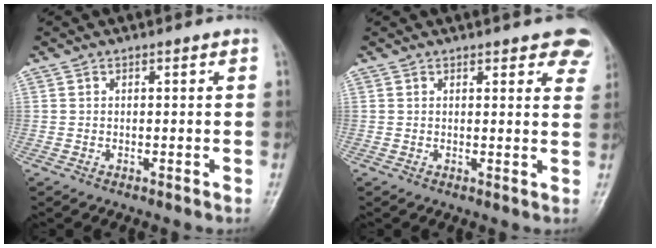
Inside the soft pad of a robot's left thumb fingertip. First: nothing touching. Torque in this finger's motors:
{"motor_torque": [0.03, 0.15, 0.03, 0.23, 0.03]}